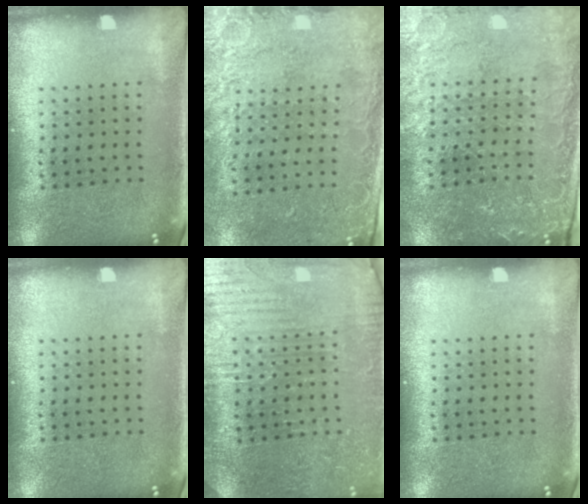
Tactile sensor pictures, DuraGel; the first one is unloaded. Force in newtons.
{"total": 2.5, "press": 2.0, "slide": 1.5}
{"total": 1.0, "press": 0.9, "slide": 0.3}
{"total": 0.0}
{"total": 3.7, "press": 3.6, "slide": 0.9}
{"total": 0.0}